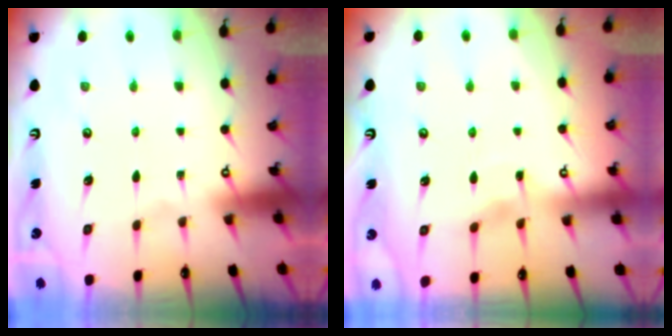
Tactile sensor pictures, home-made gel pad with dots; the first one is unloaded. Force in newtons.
{"total": 2.7, "press": 2.7, "slide": 0.3}